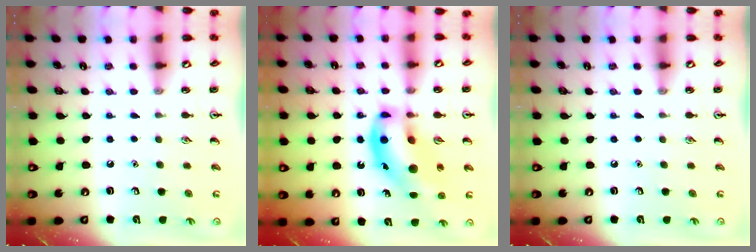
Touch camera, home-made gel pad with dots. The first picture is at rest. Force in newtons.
{"total": 17.1, "press": 16.5, "slide": 4.5}
{"total": 0.0}